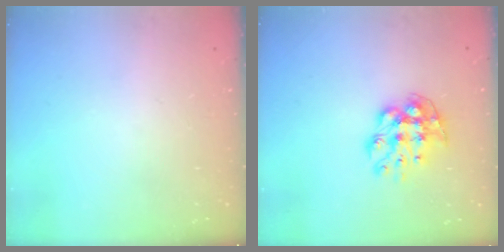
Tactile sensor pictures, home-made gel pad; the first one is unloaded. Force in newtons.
{"total": 9.9, "press": 9.9, "slide": 0.7}